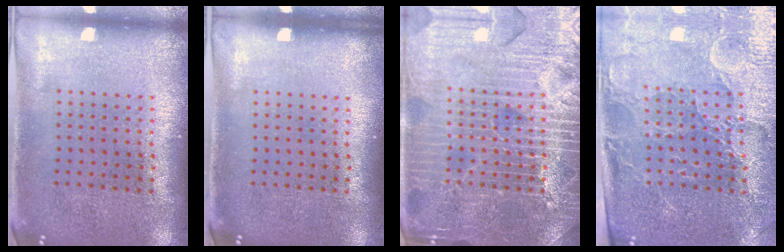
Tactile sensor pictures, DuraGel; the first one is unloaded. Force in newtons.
{"total": 0.0}
{"total": 5.4, "press": 5.3, "slide": 0.6}
{"total": 3.5, "press": 3.4, "slide": 1.1}